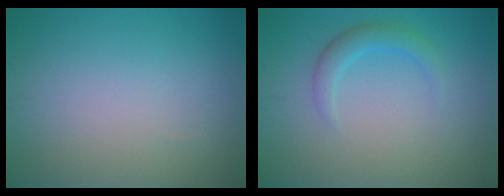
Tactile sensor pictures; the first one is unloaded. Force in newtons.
{"total": 2.0, "press": 2.0, "slide": 0.1}